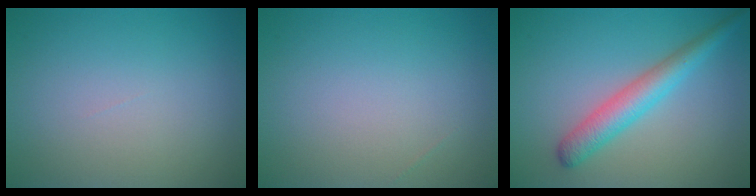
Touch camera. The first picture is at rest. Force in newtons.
{"total": 0.0}
{"total": 3.9, "press": 3.9, "slide": 0.1}